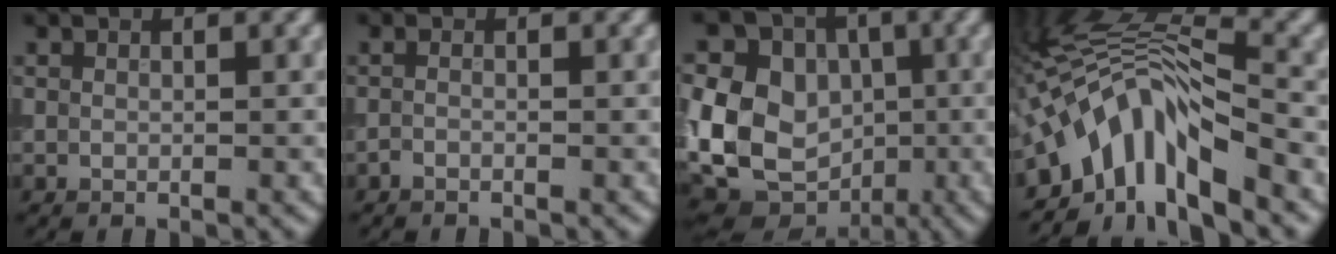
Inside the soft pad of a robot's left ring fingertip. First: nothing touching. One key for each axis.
{"total": 0.8, "fx": -0.5, "fy": 0.2, "fz": 0.5, "tx": -0.009, "ty": -0.003, "tz": -0.012}
{"total": 16.8, "fx": -1.5, "fy": 14.0, "fz": 9.2, "tx": -0.190, "ty": 0.013, "tz": -0.057}
{"total": 9.0, "fx": -4.5, "fy": 3.2, "fz": 7.1, "tx": -0.109, "ty": 0.015, "tz": -0.093}